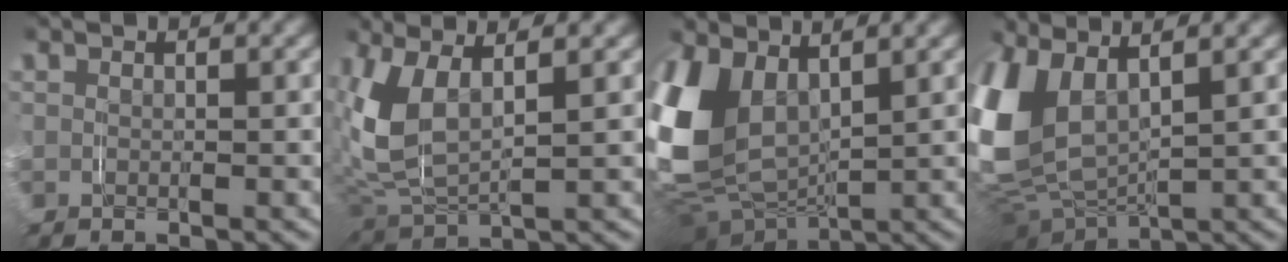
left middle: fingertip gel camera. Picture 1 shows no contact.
{"total": 6.3, "force": [1.5, 3.8, 4.8], "torque": [-0.150, -0.005, 0.027]}
{"total": 13.2, "force": [0.4, 9.7, 8.9], "torque": [-0.225, -0.024, 0.014]}
{"total": 11.9, "force": [0.6, 8.7, 8.1], "torque": [-0.217, -0.016, 0.011]}